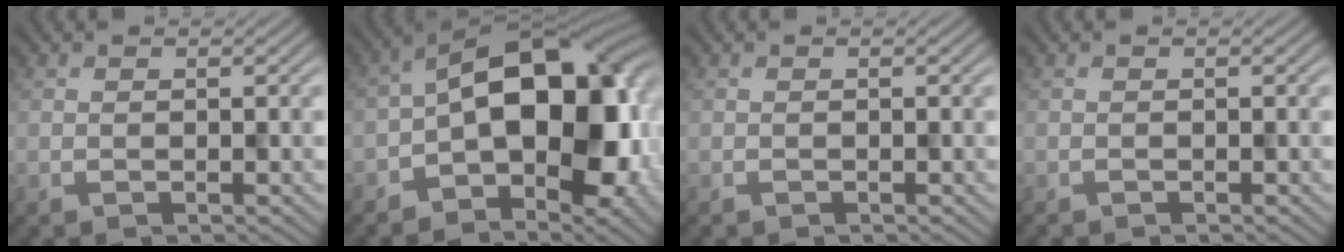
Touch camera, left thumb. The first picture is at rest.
{"total": 15.5, "force": [-2.8, 9.1, 12.2], "torque": [-0.158, 0.007, -0.056]}
{"total": 0.0}
{"total": 0.5, "force": [-0.4, 0.0, -0.3], "torque": [0.005, 0.000, -0.008]}